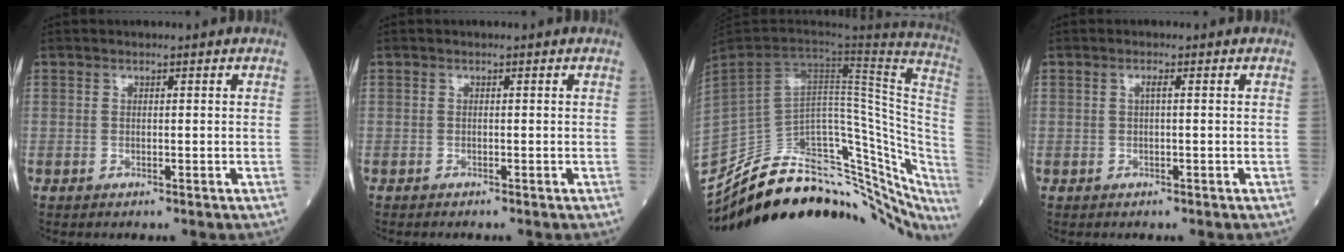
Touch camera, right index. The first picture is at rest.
{"total": 1.1, "force": [-0.8, 0.5, 0.5], "torque": [-0.018, -0.003, -0.010]}
{"total": 42.0, "force": [-33.1, 11.5, 23.1], "torque": [-0.279, -0.033, -0.458]}
{"total": 1.2, "force": [0.2, 0.3, 1.1], "torque": [-0.029, 0.001, 0.005]}